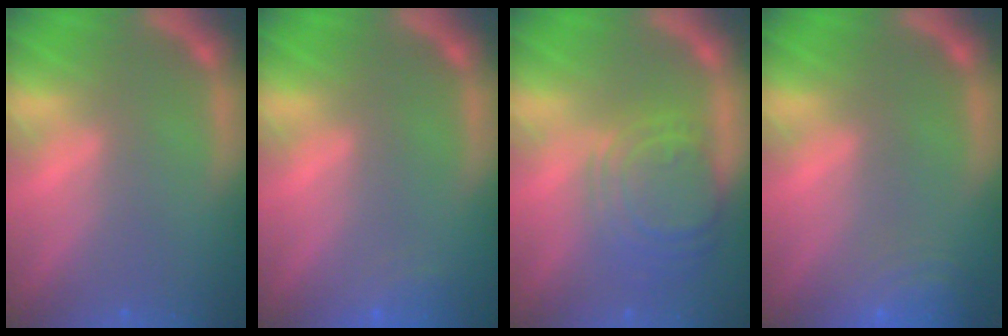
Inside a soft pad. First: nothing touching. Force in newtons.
{"total": 1.9}
{"total": 8.1}
{"total": 6.5}